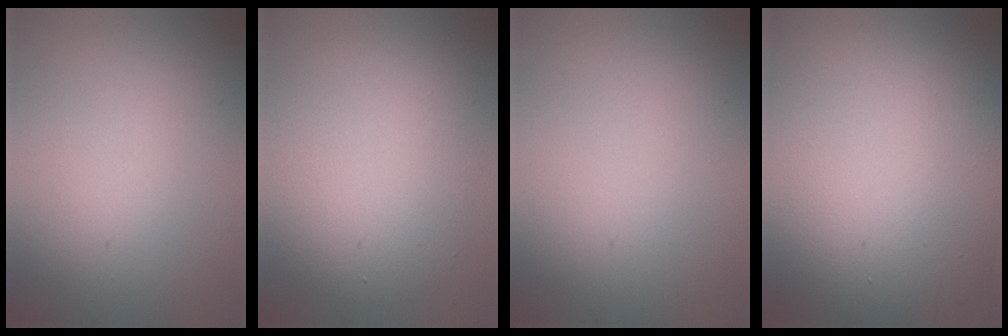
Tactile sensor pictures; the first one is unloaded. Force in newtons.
{"total": 5.6, "press": 5.6, "slide": 0.2}
{"total": 0.0}
{"total": 14.7, "press": 14.6, "slide": 0.9}